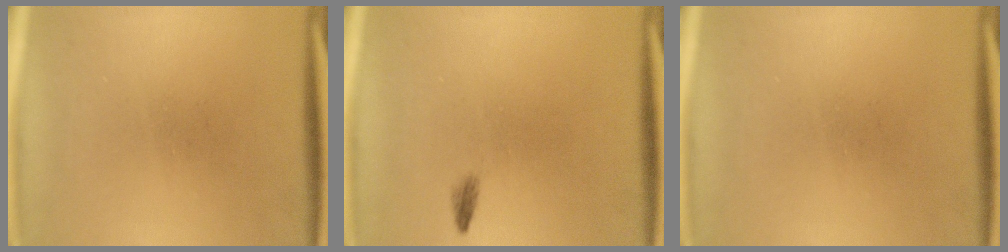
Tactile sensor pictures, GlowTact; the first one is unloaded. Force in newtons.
{"total": 0.7}
{"total": 0.0}